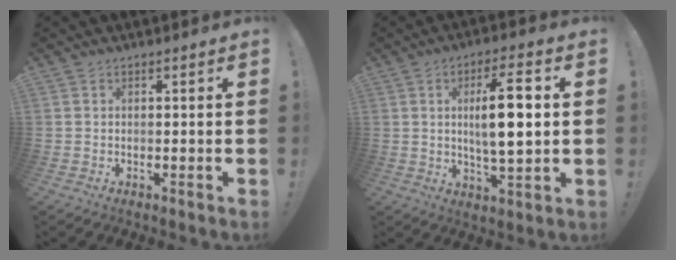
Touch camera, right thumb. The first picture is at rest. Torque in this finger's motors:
{"motor_torque": [-0.22, 0.58, 0.55, 0.42, 0.27]}